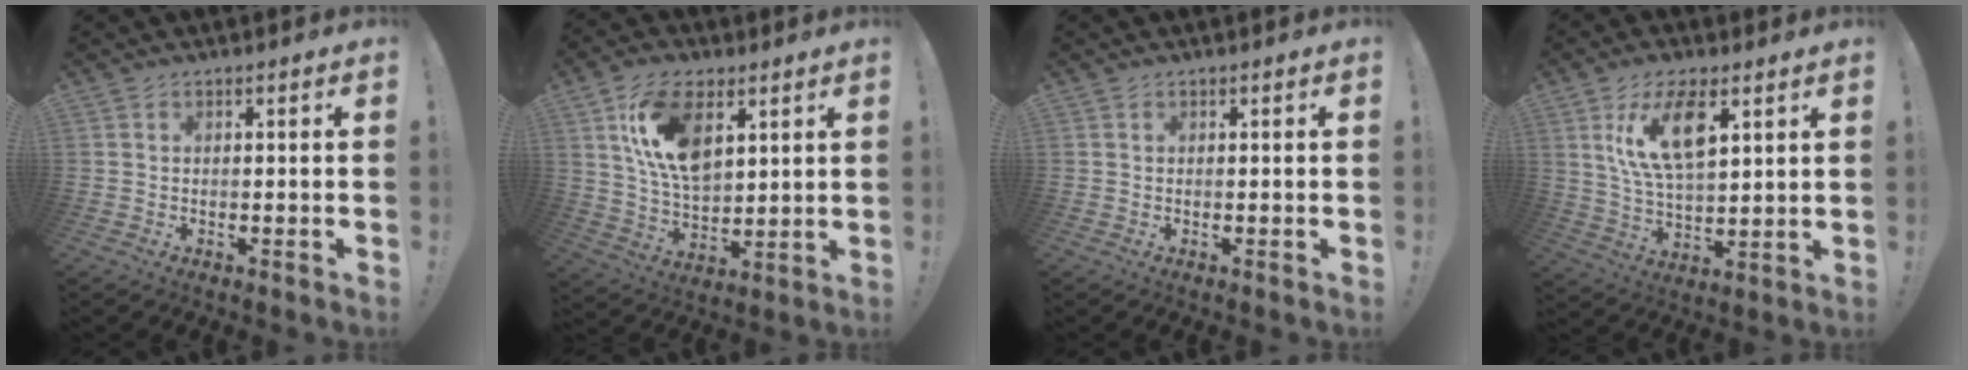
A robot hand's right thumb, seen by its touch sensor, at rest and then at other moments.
{"total": 15.5, "force": [6.8, 8.9, 10.7], "torque": [-0.206, -0.023, 0.122]}
{"total": 0.0}
{"total": 14.5, "force": [6.7, 7.2, 10.7], "torque": [-0.190, -0.019, 0.115]}